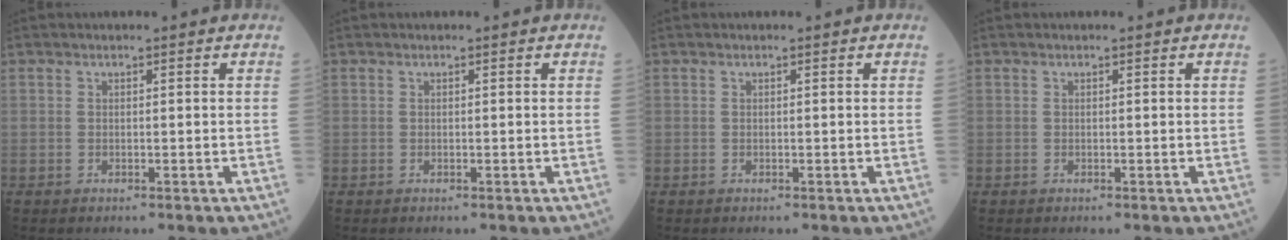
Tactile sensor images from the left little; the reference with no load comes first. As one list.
[{"total": 0.0}, {"total": 0.0}, {"total": 0.0}]